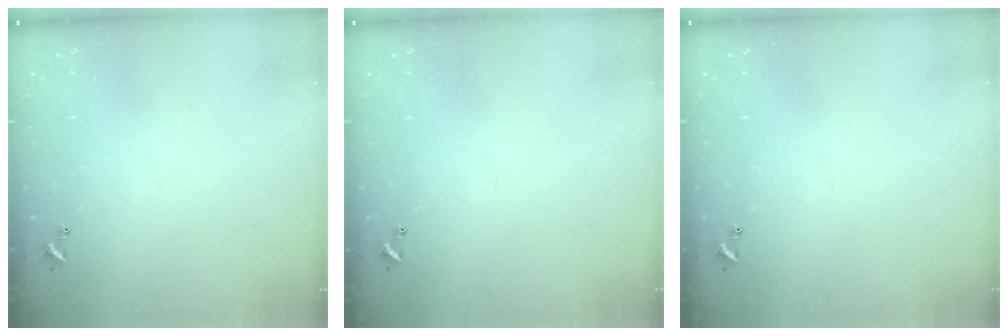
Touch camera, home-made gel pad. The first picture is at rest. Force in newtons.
{"total": 0.0}
{"total": 0.0}